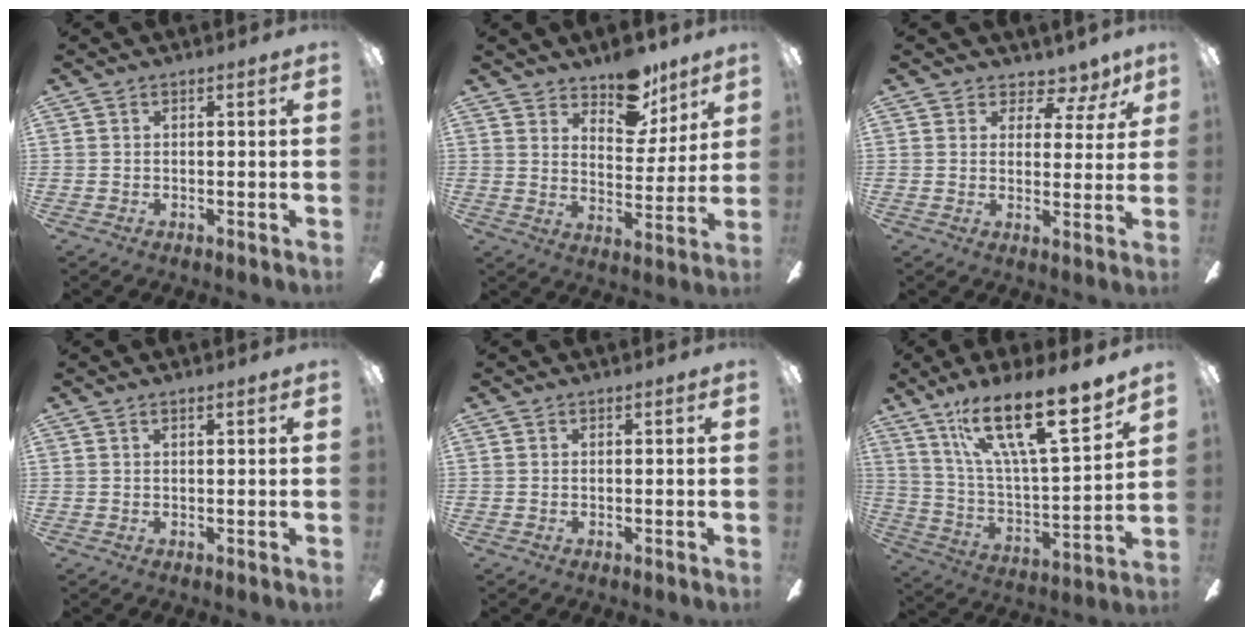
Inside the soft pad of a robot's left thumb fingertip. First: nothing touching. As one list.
[{"total": 11.4, "force": [9.1, 5.3, 4.4], "torque": [-0.052, -0.060, 0.165]}, {"total": 6.2, "force": [4.4, 3.6, 2.5], "torque": [-0.017, -0.036, 0.075]}, {"total": 0.9, "force": [0.6, 0.1, 0.7], "torque": [-0.015, 0.001, 0.010]}, {"total": 0.0}, {"total": 22.0, "force": [15.3, 5.3, 14.9], "torque": [-0.269, -0.097, 0.253]}]